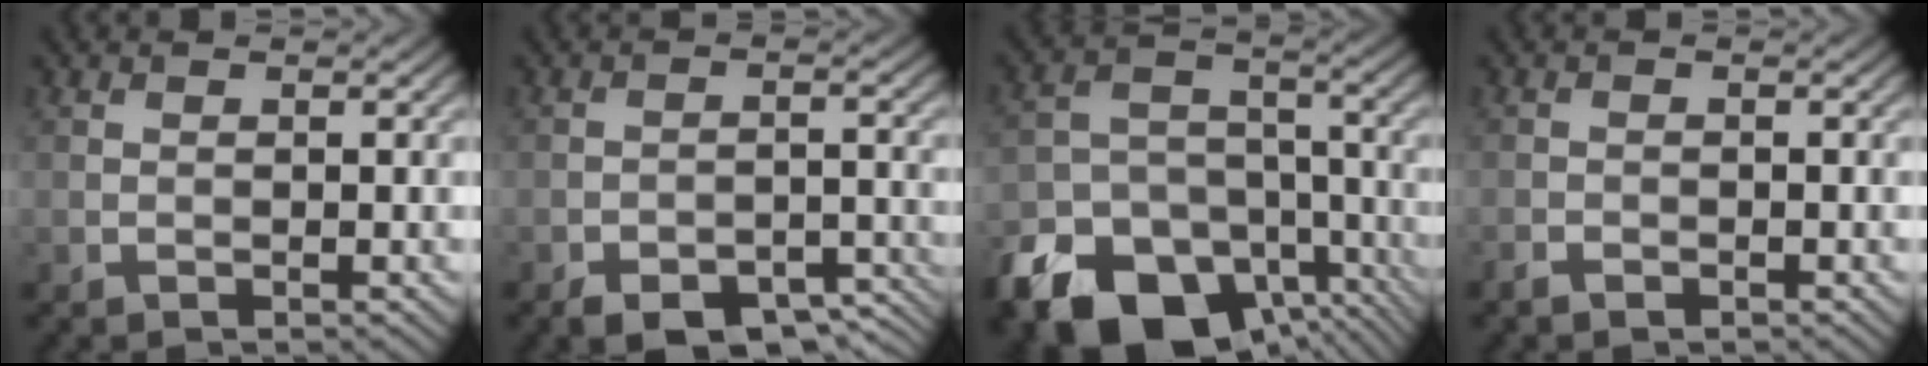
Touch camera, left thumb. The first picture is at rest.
{"total": 7.5, "force": [-5.5, 3.2, 3.8], "torque": [-0.053, -0.001, -0.082]}
{"total": 18.8, "force": [-11.7, 12.1, 8.5], "torque": [-0.199, -0.061, -0.164]}
{"total": 1.2, "force": [-1.0, 0.5, 0.4], "torque": [-0.009, -0.004, -0.022]}